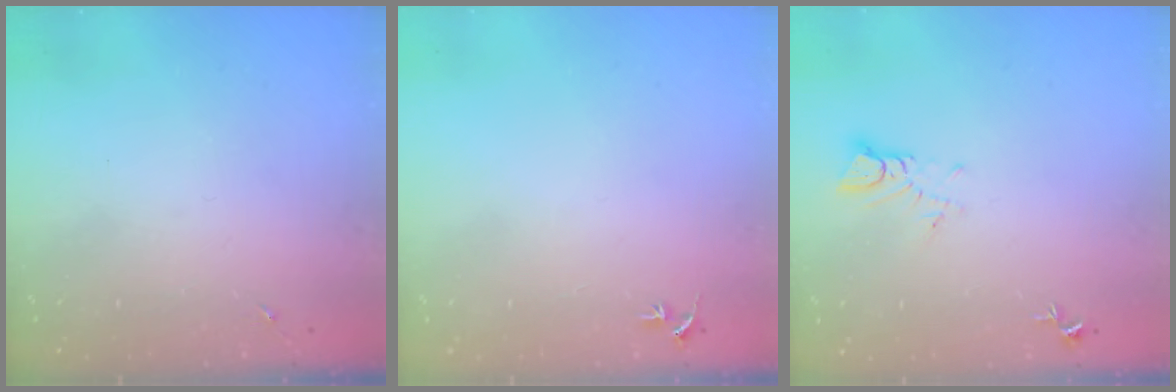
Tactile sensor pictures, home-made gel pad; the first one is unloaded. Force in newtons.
{"total": 3.1, "press": 3.1, "slide": 0.4}
{"total": 4.2, "press": 4.2, "slide": 0.5}